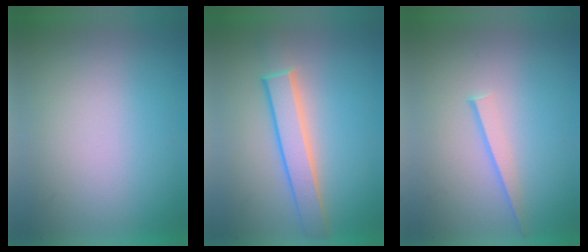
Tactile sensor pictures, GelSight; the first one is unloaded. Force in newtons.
{"total": 3.3}
{"total": 1.1}